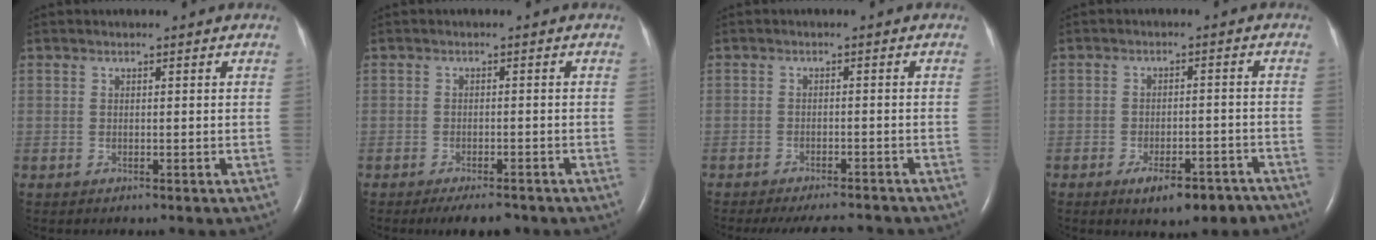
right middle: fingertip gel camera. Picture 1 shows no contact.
{"total": 4.7, "force": [-3.9, 1.0, 2.4], "torque": [-0.029, -0.006, -0.056]}
{"total": 9.3, "force": [-8.6, 1.3, 3.2], "torque": [-0.045, -0.011, -0.110]}
{"total": 7.6, "force": [-5.7, 2.5, 4.3], "torque": [-0.054, 0.001, -0.079]}